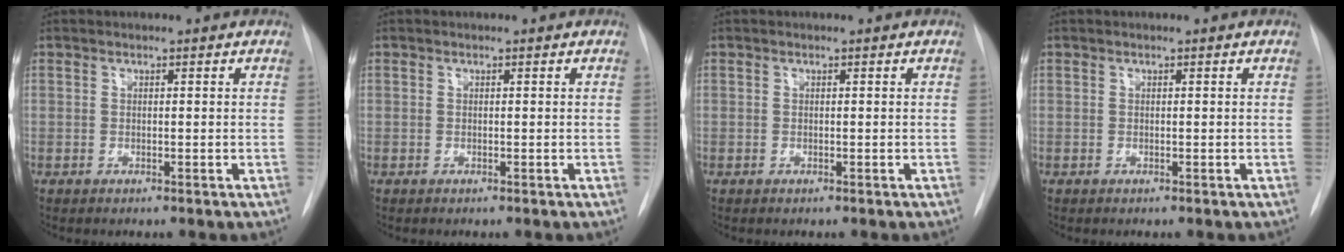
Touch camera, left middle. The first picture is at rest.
{"total": 0.0}
{"total": 0.0}
{"total": 0.0}